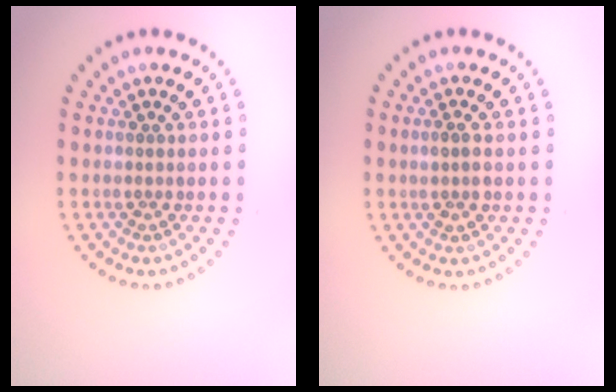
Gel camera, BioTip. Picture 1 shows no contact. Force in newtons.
{"total": 1.4, "press": 1.3, "slide": 0.4}